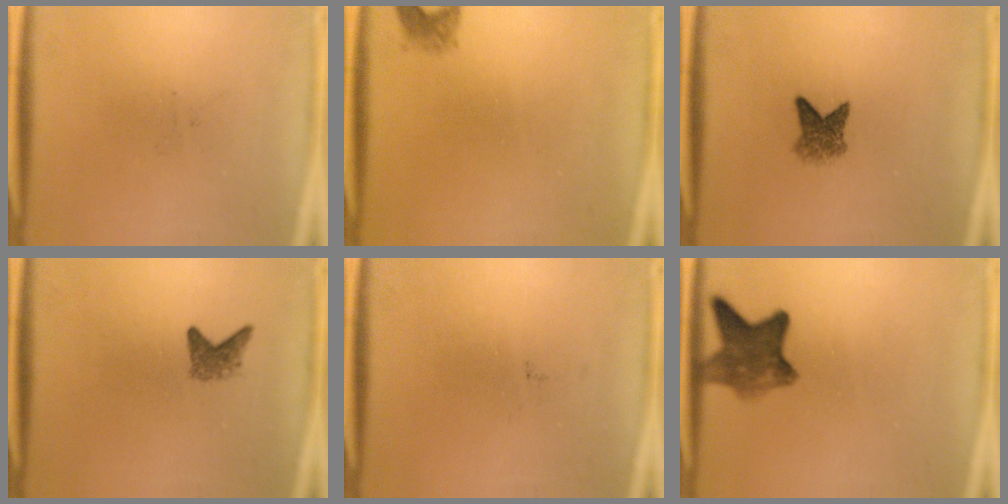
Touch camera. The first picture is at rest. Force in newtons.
{"total": 1.5}
{"total": 3.4}
{"total": 2.0}
{"total": 0.0}
{"total": 6.8}